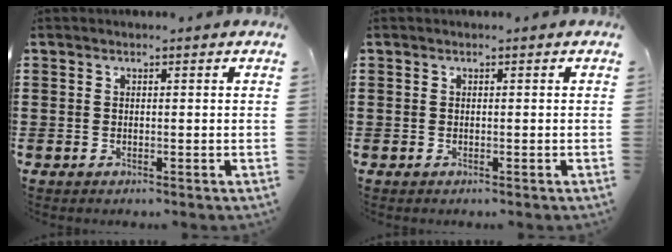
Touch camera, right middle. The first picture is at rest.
{"total": 0.0}